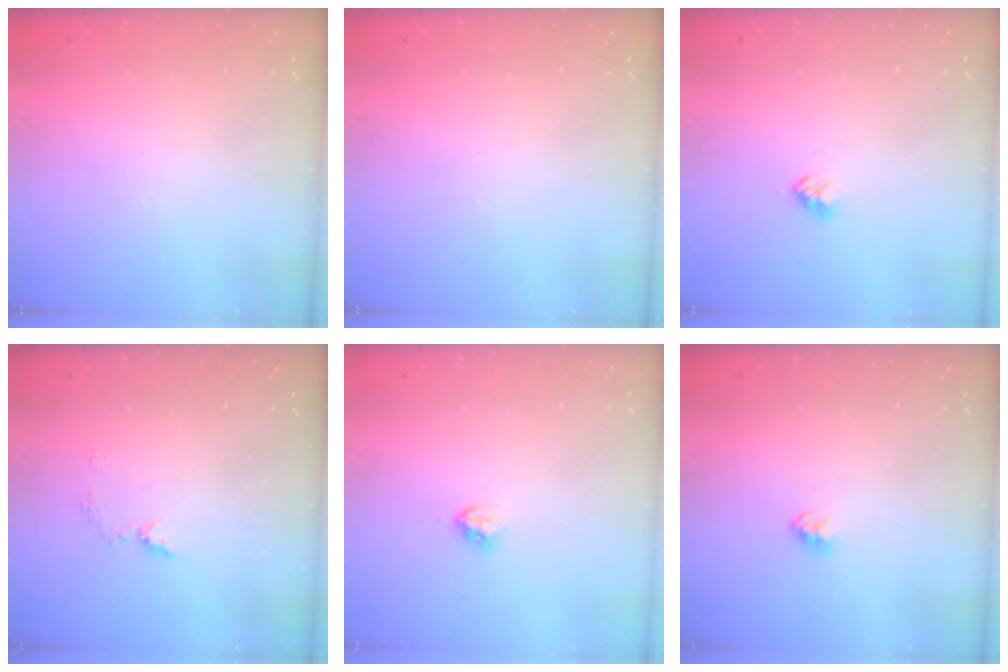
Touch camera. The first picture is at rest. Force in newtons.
{"total": 0.0}
{"total": 2.8, "press": 2.8, "slide": 0.4}
{"total": 6.4, "press": 6.4, "slide": 0.7}
{"total": 3.7, "press": 3.6, "slide": 0.5}
{"total": 2.3, "press": 2.3, "slide": 0.1}